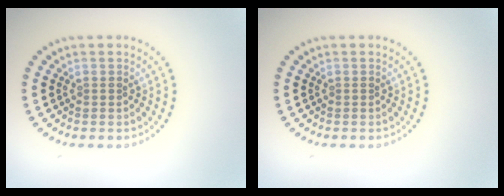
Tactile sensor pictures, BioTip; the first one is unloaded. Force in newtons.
{"total": 0.0}